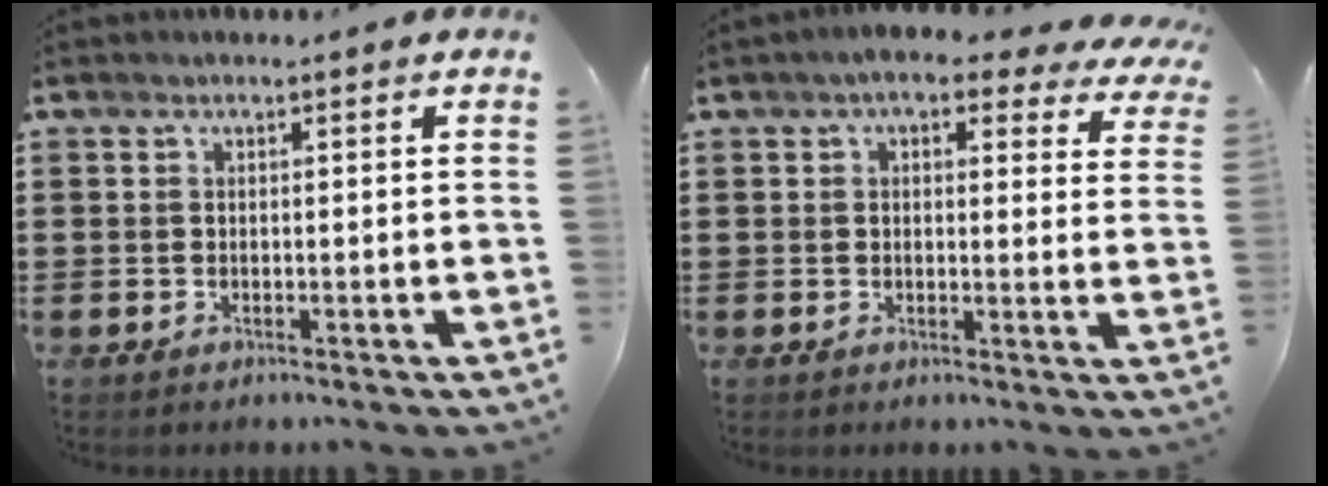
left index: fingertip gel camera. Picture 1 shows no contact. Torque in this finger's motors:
{"motor_torque": [2.14, 0.00, 0.16, 0.00]}